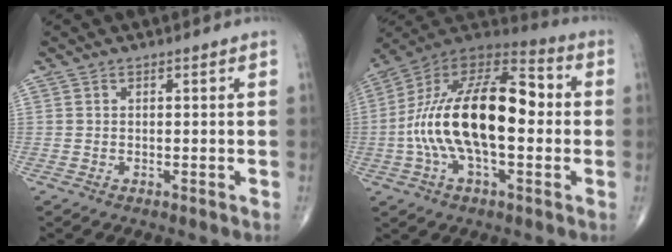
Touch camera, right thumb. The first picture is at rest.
{"total": 24.1, "force": [-0.8, 11.5, 21.2], "torque": [-0.378, 0.039, -0.023]}